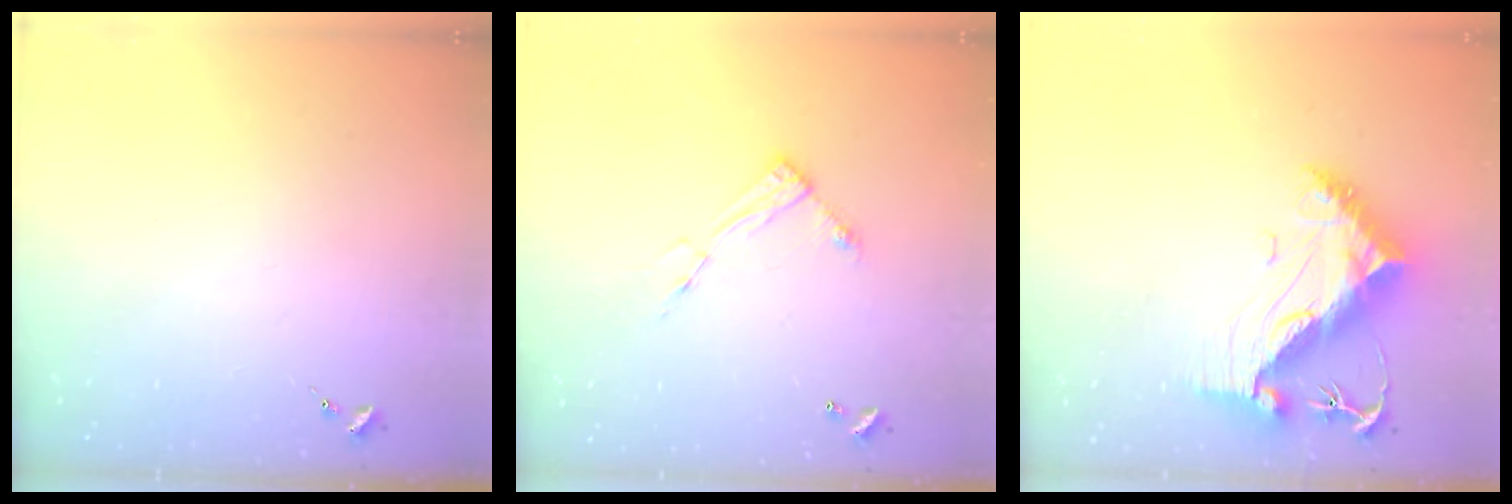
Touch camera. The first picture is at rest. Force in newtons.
{"total": 8.7, "press": 8.7, "slide": 0.4}
{"total": 14.8, "press": 14.7, "slide": 1.3}